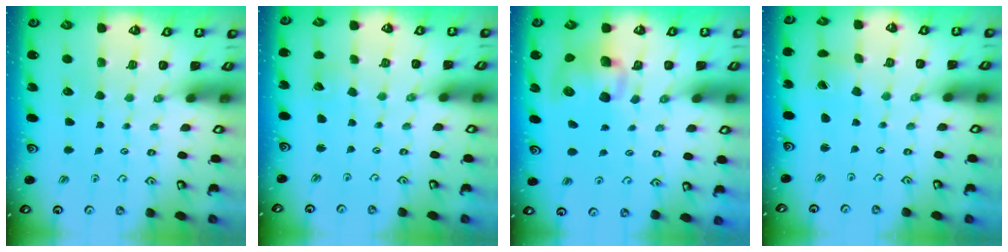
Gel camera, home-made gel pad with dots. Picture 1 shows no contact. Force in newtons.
{"total": 2.0, "press": 2.0, "slide": 0.2}
{"total": 10.6, "press": 10.5, "slide": 1.5}
{"total": 0.7, "press": 0.7, "slide": 0.1}